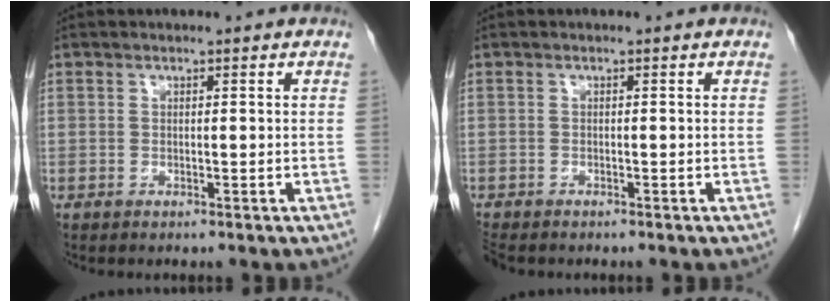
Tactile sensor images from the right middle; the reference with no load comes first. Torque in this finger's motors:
{"motor_torque": [0.49, -0.36, 0.14, 0.01]}